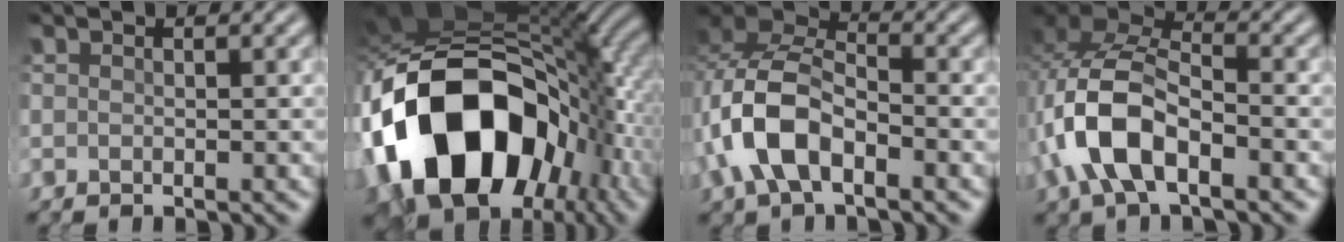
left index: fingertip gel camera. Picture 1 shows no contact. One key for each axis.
{"total": 18.8, "fx": -4.5, "fy": 12.9, "fz": 12.9, "tx": -0.254, "ty": -0.013, "tz": -0.067}
{"total": 7.0, "fx": -2.7, "fy": 3.8, "fz": 5.2, "tx": -0.115, "ty": 0.009, "tz": -0.058}
{"total": 8.0, "fx": -3.0, "fy": 3.9, "fz": 6.3, "tx": -0.139, "ty": 0.010, "tz": -0.064}